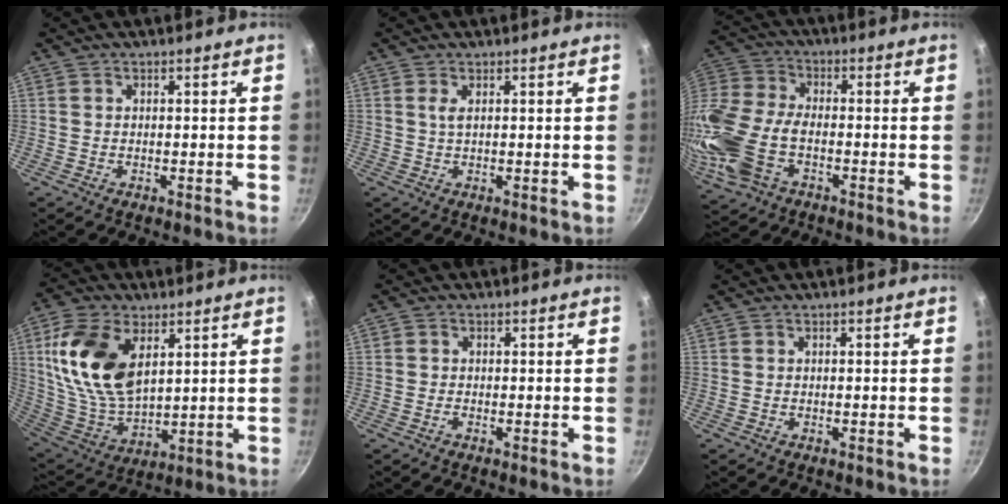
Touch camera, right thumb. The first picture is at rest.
{"total": 1.5, "force": [0.5, 0.2, 1.3], "torque": [-0.027, -0.006, 0.009]}
{"total": 17.2, "force": [-5.0, 10.2, 12.9], "torque": [-0.292, 0.019, -0.110]}
{"total": 18.4, "force": [6.0, 10.7, 13.7], "torque": [-0.250, -0.024, 0.127]}
{"total": 0.8, "force": [-0.4, 0.6, 0.4], "torque": [-0.006, 0.001, -0.012]}
{"total": 0.0}